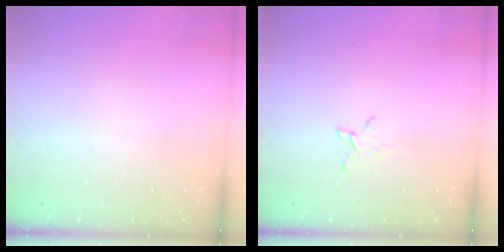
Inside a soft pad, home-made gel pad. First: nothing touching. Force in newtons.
{"total": 2.6, "press": 2.6, "slide": 0.3}